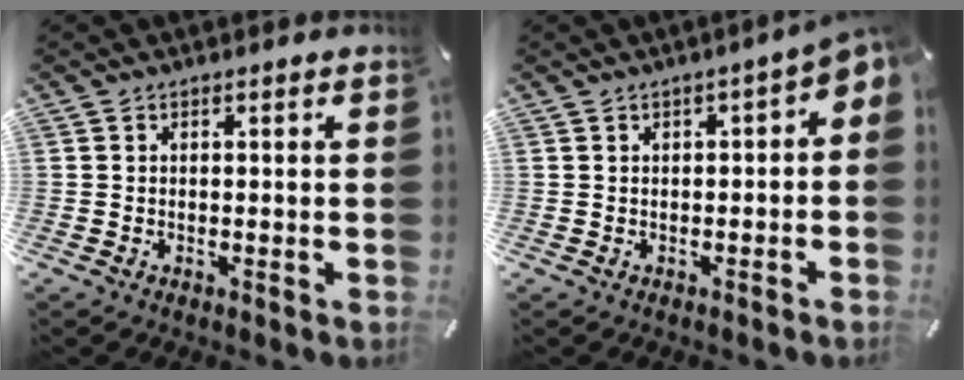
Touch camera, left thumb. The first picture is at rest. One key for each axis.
{"total": 3.8, "fx": 0.2, "fy": 1.8, "fz": 3.4, "tx": -0.046, "ty": 0.001, "tz": -0.001}